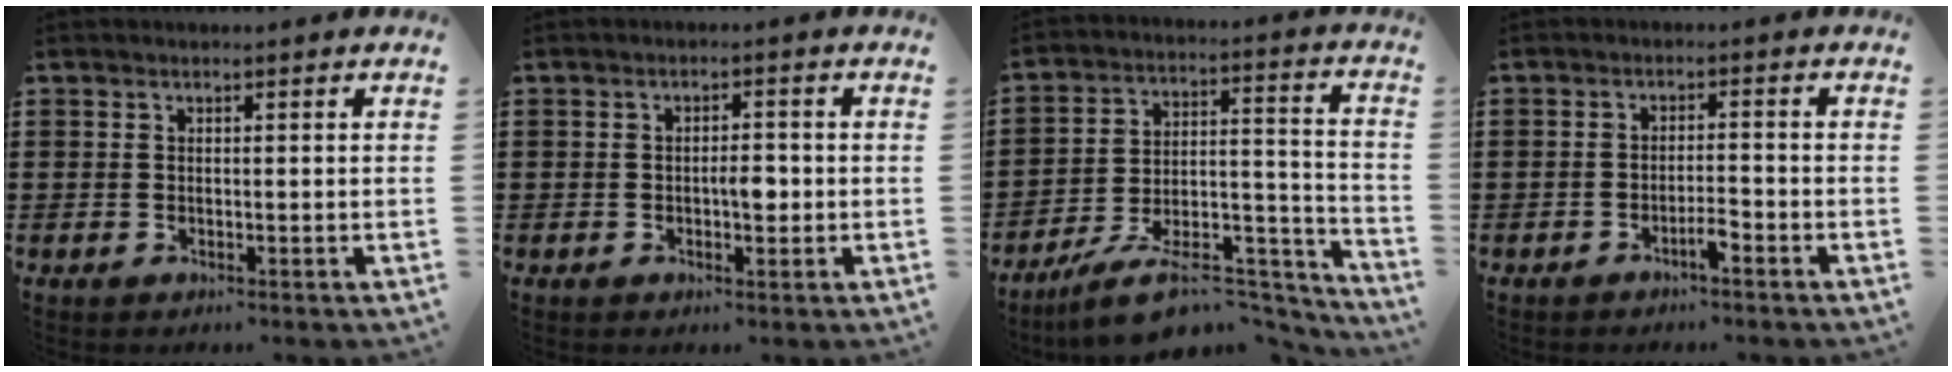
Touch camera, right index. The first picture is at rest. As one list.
[{"total": 2.7, "force": [-0.5, 0.9, 2.5], "torque": [-0.038, -0.003, -0.010]}, {"total": 12.5, "force": [-10.2, 3.6, 6.4], "torque": [-0.095, 0.042, -0.185]}, {"total": 2.6, "force": [-1.8, 0.1, 1.9], "torque": [-0.033, 0.001, -0.033]}]